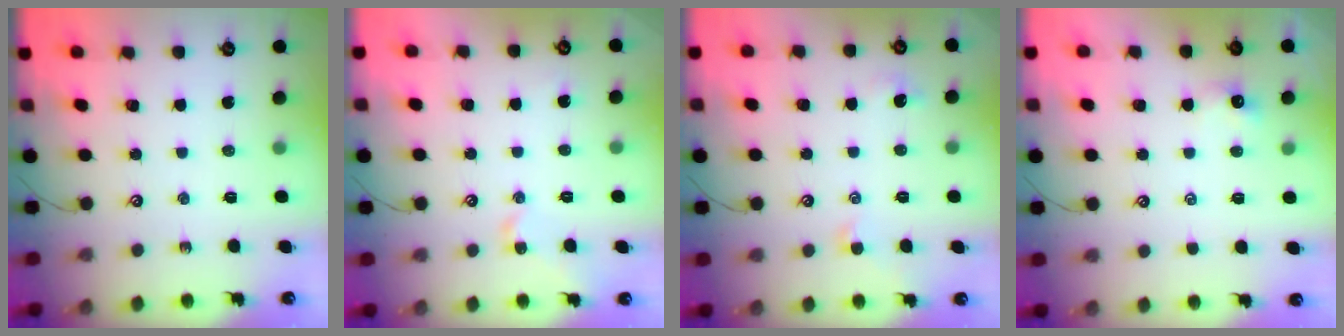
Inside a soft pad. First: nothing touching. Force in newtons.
{"total": 2.2, "press": 2.1, "slide": 0.7}
{"total": 1.5, "press": 1.4, "slide": 0.5}
{"total": 0.0}